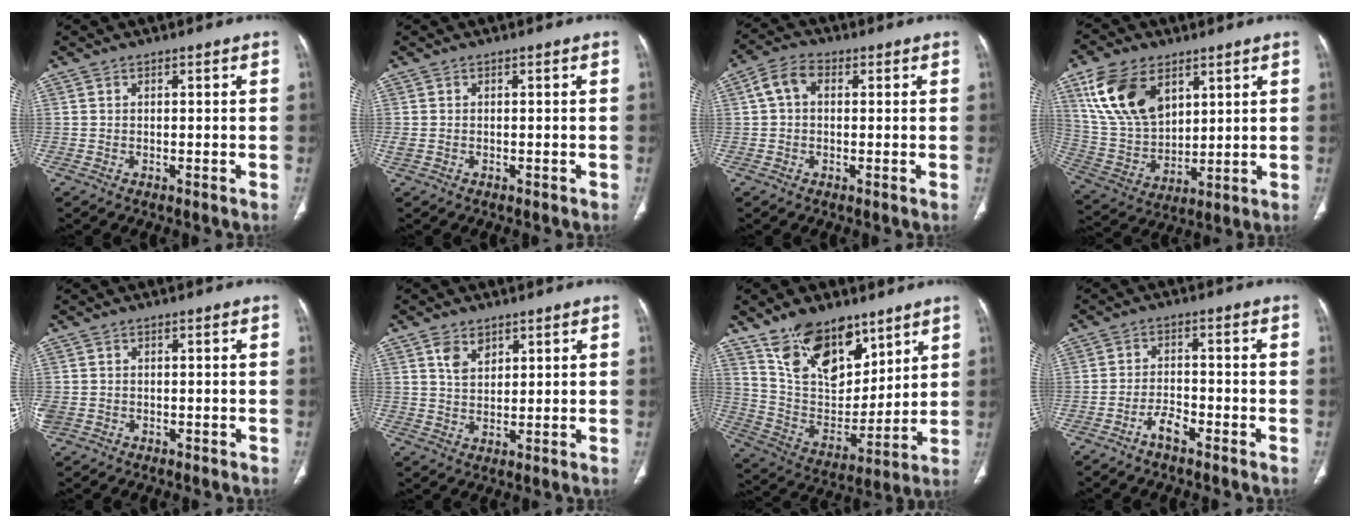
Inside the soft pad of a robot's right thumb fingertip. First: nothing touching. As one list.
[{"total": 1.3, "force": [-0.4, 0.9, 0.8], "torque": [-0.032, 0.007, -0.002]}, {"total": 5.1, "force": [0.9, 3.6, 3.5], "torque": [-0.064, 0.019, 0.011]}, {"total": 16.5, "force": [7.8, 10.0, 10.5], "torque": [-0.180, -0.027, 0.165]}, {"total": 2.8, "force": [-0.8, 2.4, 1.2], "torque": [-0.038, 0.009, -0.007]}, {"total": 4.4, "force": [2.5, 2.8, 2.3], "torque": [-0.027, -0.016, 0.050]}, {"total": 18.2, "force": [11.8, 9.8, 9.9], "torque": [-0.116, -0.066, 0.224]}, {"total": 3.7, "force": [-2.7, 1.3, 2.2], "torque": [-0.043, 0.021, -0.052]}]